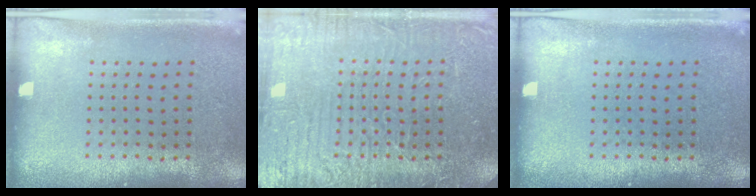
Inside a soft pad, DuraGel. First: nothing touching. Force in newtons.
{"total": 6.8, "press": 6.8, "slide": 0.9}
{"total": 0.0}